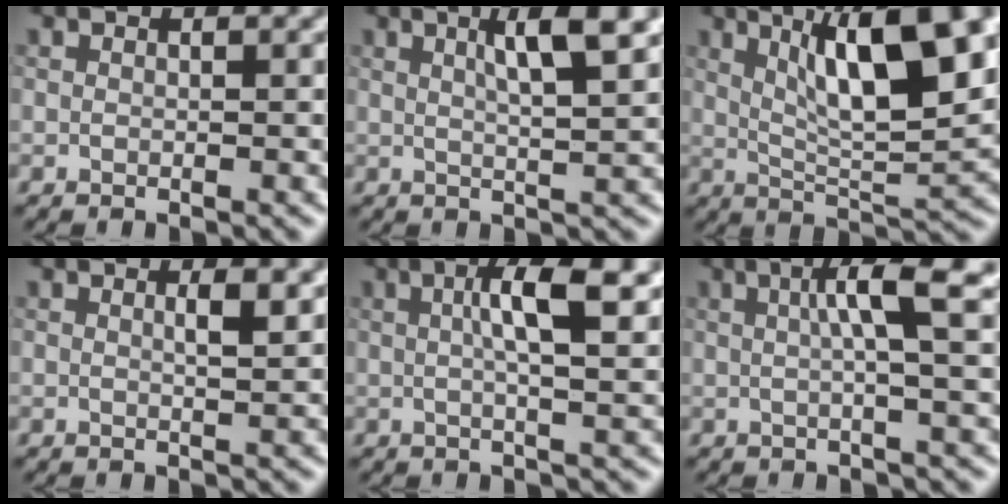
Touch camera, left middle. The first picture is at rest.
{"total": 5.0, "force": [2.0, 0.9, 4.5], "torque": [-0.066, 0.005, 0.030]}
{"total": 11.0, "force": [4.3, 2.7, 9.8], "torque": [-0.148, 0.006, 0.073]}
{"total": 1.8, "force": [0.5, 0.4, 1.6], "torque": [-0.025, 0.001, 0.005]}
{"total": 5.8, "force": [1.5, 1.3, 5.4], "torque": [-0.083, 0.008, 0.021]}
{"total": 5.6, "force": [1.4, 0.8, 5.4], "torque": [-0.082, 0.011, 0.020]}